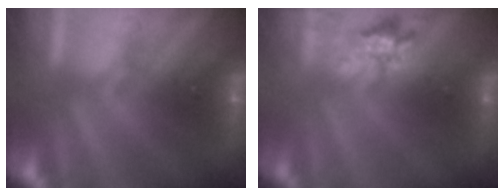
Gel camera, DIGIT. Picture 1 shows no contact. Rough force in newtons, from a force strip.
{"total": 2.3}